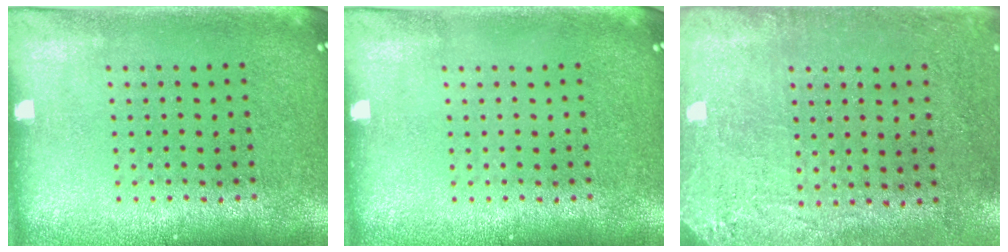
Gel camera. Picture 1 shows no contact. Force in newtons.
{"total": 0.0}
{"total": 2.8, "press": 2.3, "slide": 1.6}